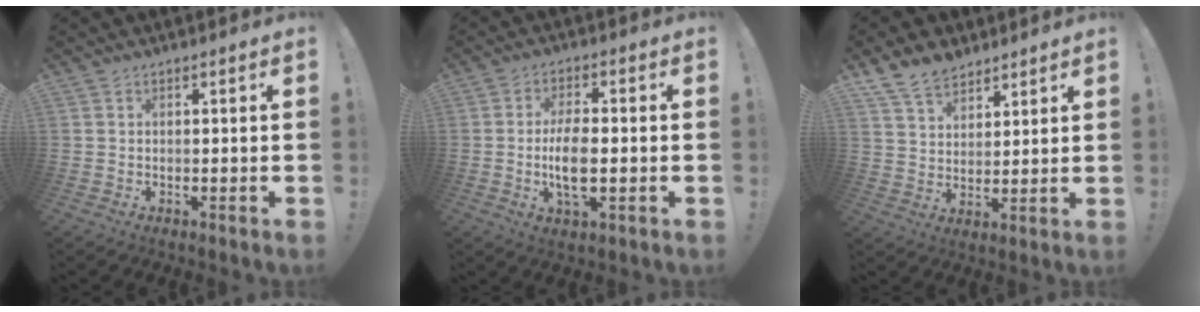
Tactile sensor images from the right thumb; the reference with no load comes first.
{"total": 8.7, "force": [-1.2, 3.4, 8.0], "torque": [-0.163, -0.008, -0.025]}
{"total": 9.6, "force": [7.5, 5.3, 2.9], "torque": [-0.056, -0.043, 0.147]}